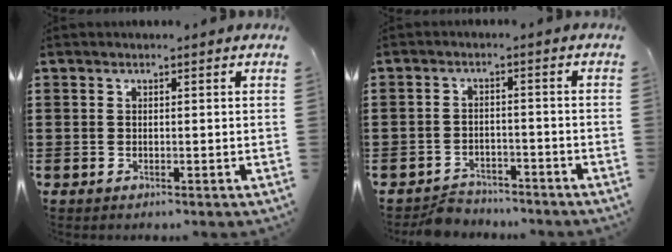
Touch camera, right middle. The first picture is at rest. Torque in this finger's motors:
{"motor_torque": [2.14, 0.00, 0.00, 0.01]}